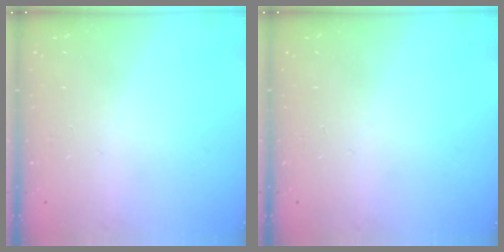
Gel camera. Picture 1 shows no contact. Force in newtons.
{"total": 0.0}